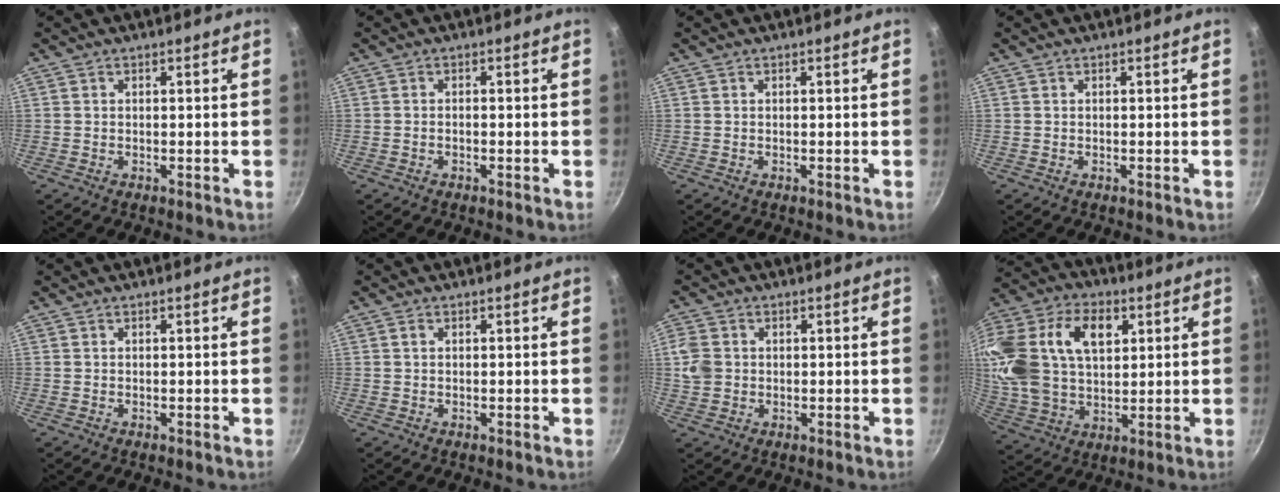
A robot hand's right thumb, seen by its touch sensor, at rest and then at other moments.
{"total": 0.8, "force": [-0.4, 0.4, 0.5], "torque": [-0.013, 0.007, -0.010]}
{"total": 0.0}
{"total": 0.0}
{"total": 0.0}
{"total": 0.8, "force": [0.2, 0.6, 0.5], "torque": [-0.008, 0.002, 0.003]}
{"total": 5.1, "force": [0.4, 4.3, 2.6], "torque": [-0.041, 0.001, 0.004]}
{"total": 24.9, "force": [7.8, 16.3, 17.1], "torque": [-0.360, 0.017, 0.140]}